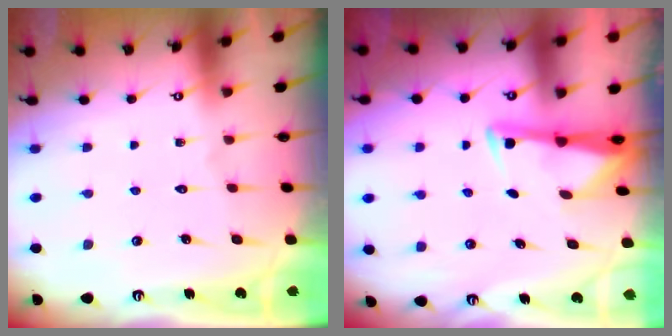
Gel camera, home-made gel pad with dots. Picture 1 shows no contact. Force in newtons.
{"total": 3.2, "press": 3.1, "slide": 0.4}